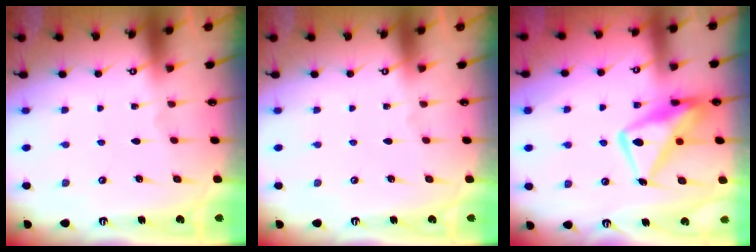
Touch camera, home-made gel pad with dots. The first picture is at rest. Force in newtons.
{"total": 0.0}
{"total": 15.2, "press": 15.1, "slide": 1.5}